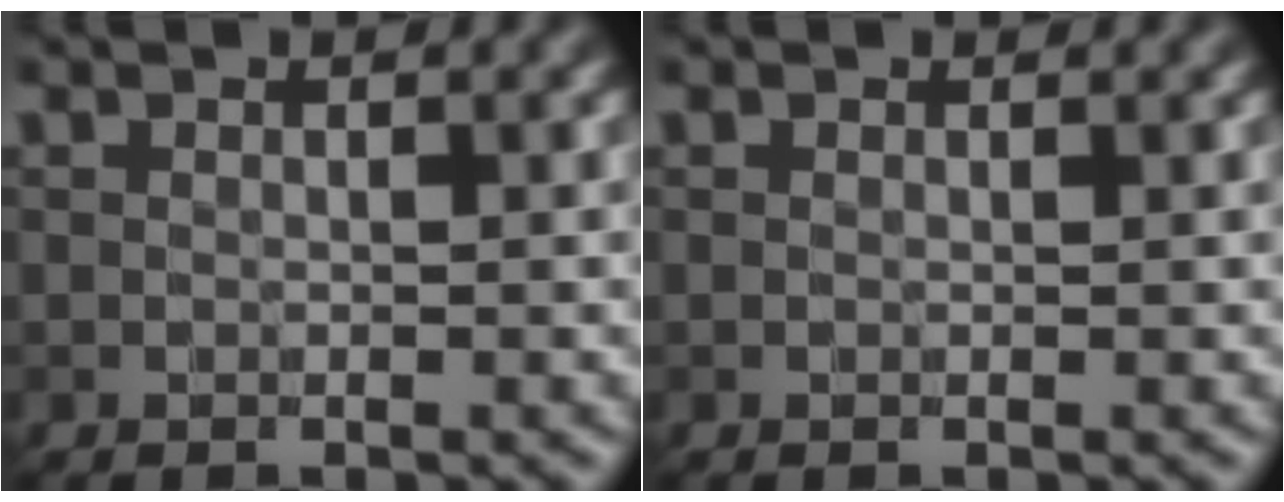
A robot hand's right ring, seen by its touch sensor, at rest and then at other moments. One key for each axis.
{"total": 0.0}